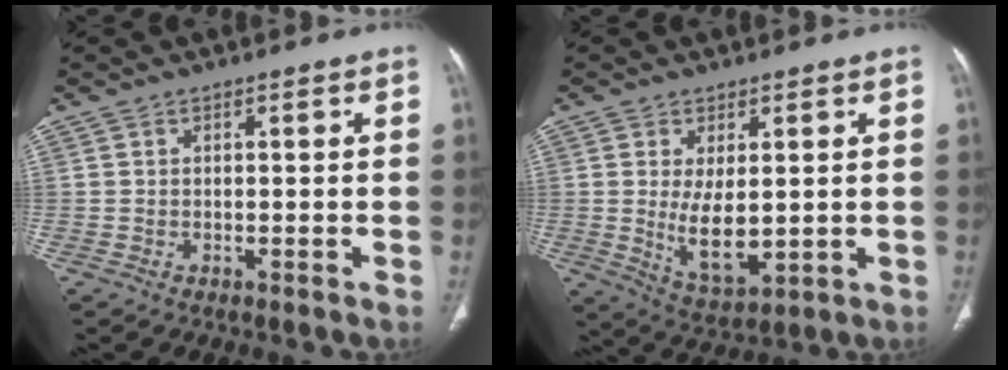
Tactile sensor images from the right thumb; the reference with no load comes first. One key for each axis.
{"total": 8.7, "fx": 0.2, "fy": 4.4, "fz": 7.5, "tx": -0.117, "ty": -0.022, "tz": 0.021}